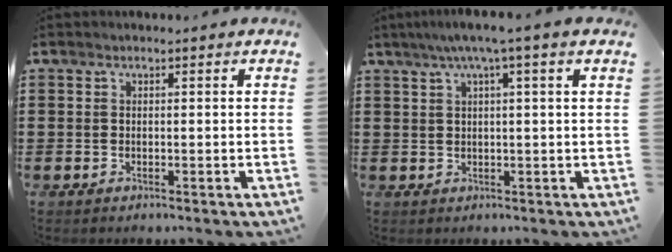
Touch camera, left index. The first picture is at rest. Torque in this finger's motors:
{"motor_torque": [2.14, 0.00, 0.68, 0.21]}